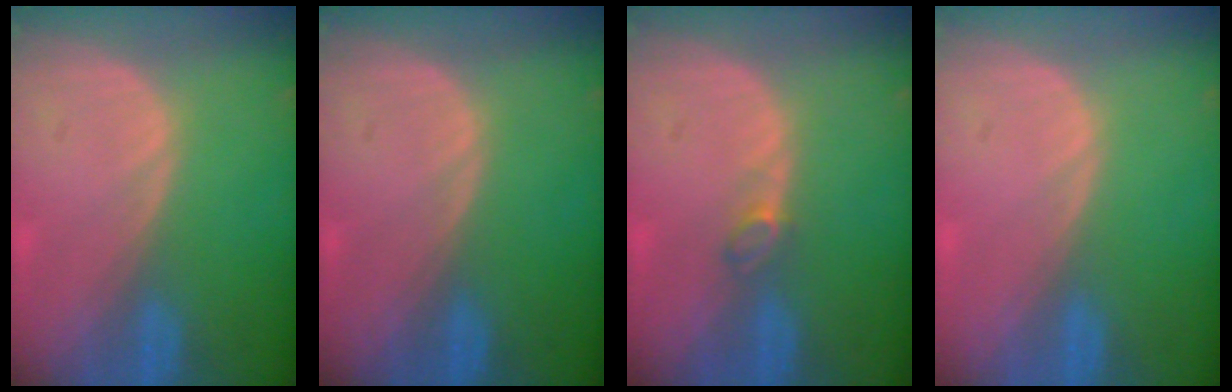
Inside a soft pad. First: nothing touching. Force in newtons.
{"total": 0.0}
{"total": 1.7, "press": 1.7, "slide": 0.4}
{"total": 0.6, "press": 0.1, "slide": 0.6}